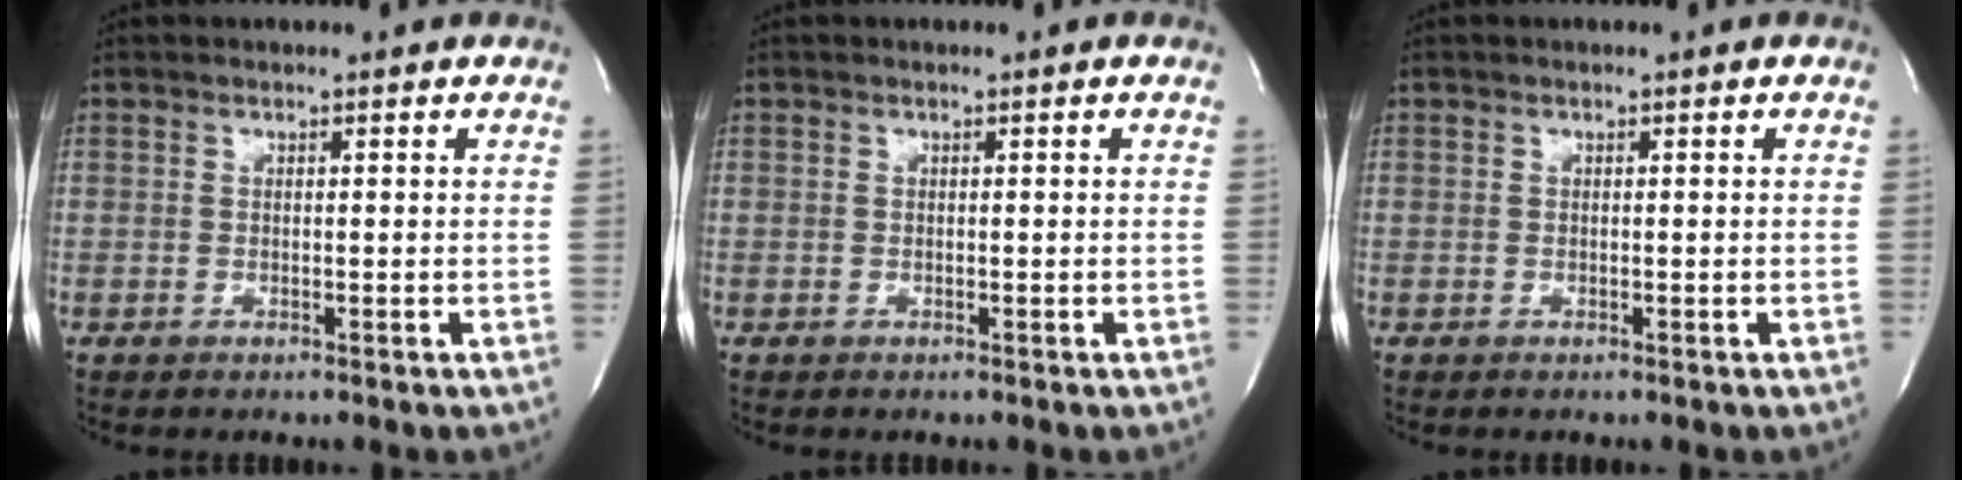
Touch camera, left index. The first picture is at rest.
{"total": 0.0}
{"total": 0.0}